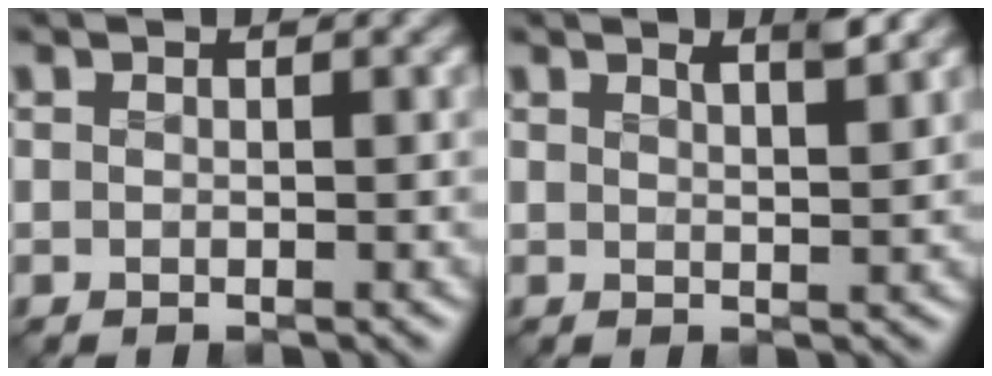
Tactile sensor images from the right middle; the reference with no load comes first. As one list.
[{"total": 2.0, "force": [1.3, 0.4, 1.5], "torque": [-0.011, 0.001, 0.014]}]